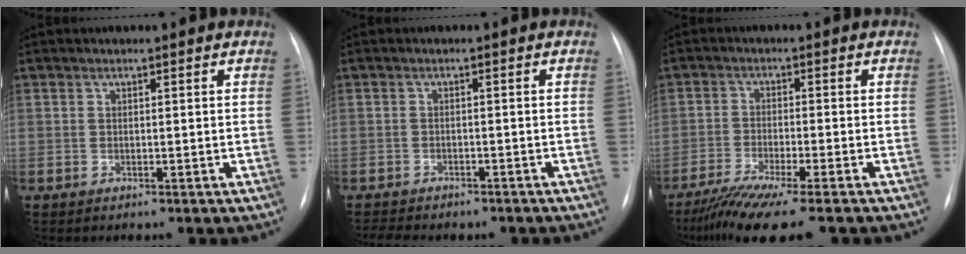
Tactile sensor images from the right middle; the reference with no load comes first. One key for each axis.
{"total": 6.9, "fx": -6.0, "fy": 2.2, "fz": 2.6, "tx": -0.043, "ty": 0.003, "tz": -0.071}
{"total": 10.1, "fx": -8.0, "fy": -0.3, "fz": 6.1, "tx": -0.099, "ty": -0.033, "tz": -0.130}